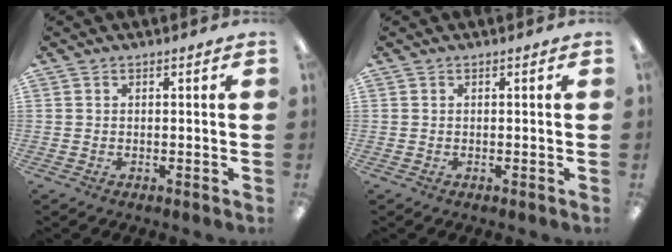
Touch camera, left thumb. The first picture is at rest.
{"total": 0.0}